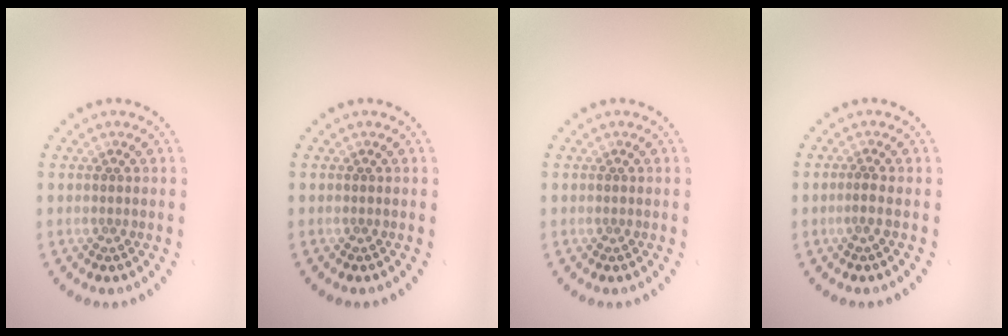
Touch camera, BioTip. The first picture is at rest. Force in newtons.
{"total": 0.0}
{"total": 0.0}
{"total": 0.8, "press": 0.4, "slide": 0.7}